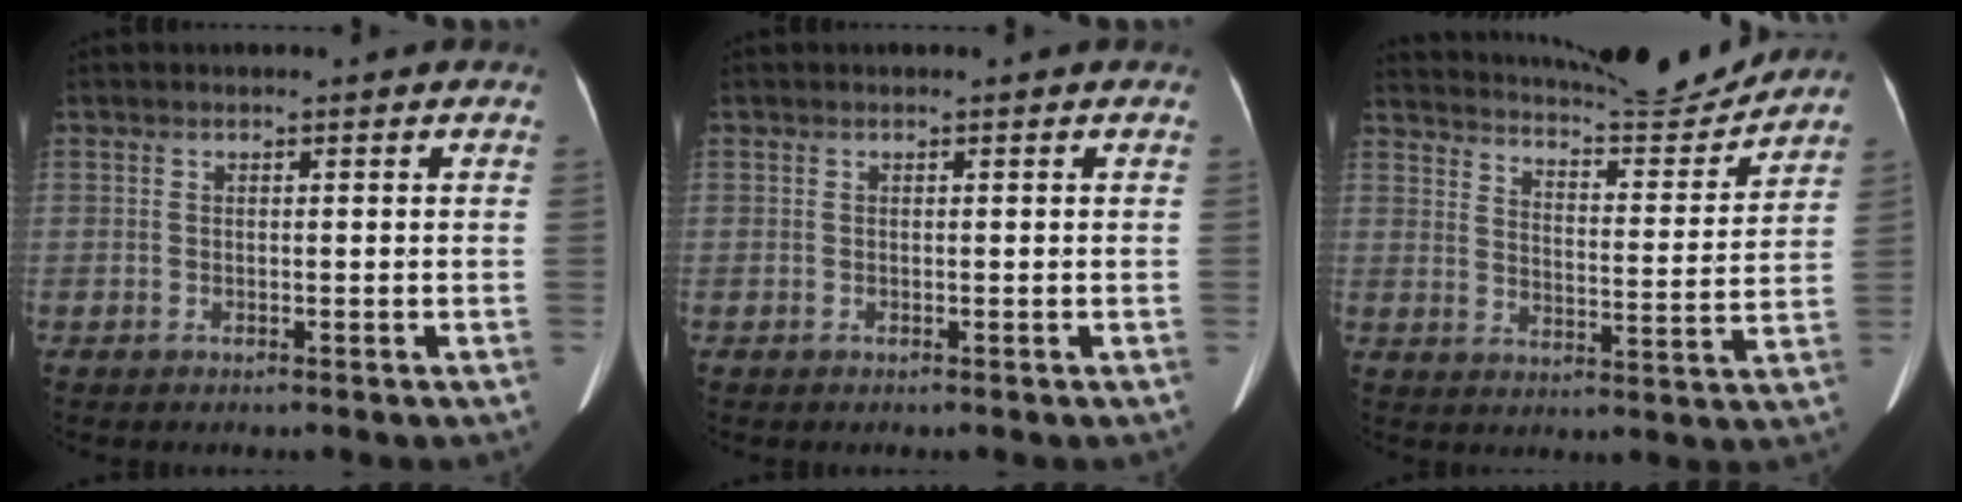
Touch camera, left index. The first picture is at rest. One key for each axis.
{"total": 0.0}
{"total": 15.9, "fx": 15.4, "fy": 0.4, "fz": 4.0, "tx": -0.073, "ty": -0.037, "tz": 0.215}